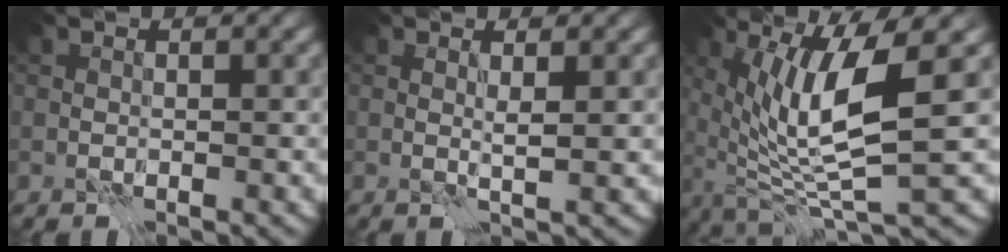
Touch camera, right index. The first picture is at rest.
{"total": 1.1, "force": [0.5, -0.5, 0.8], "torque": [-0.013, 0.000, 0.006]}
{"total": 7.6, "force": [2.2, 1.3, 7.1], "torque": [-0.132, -0.003, 0.043]}